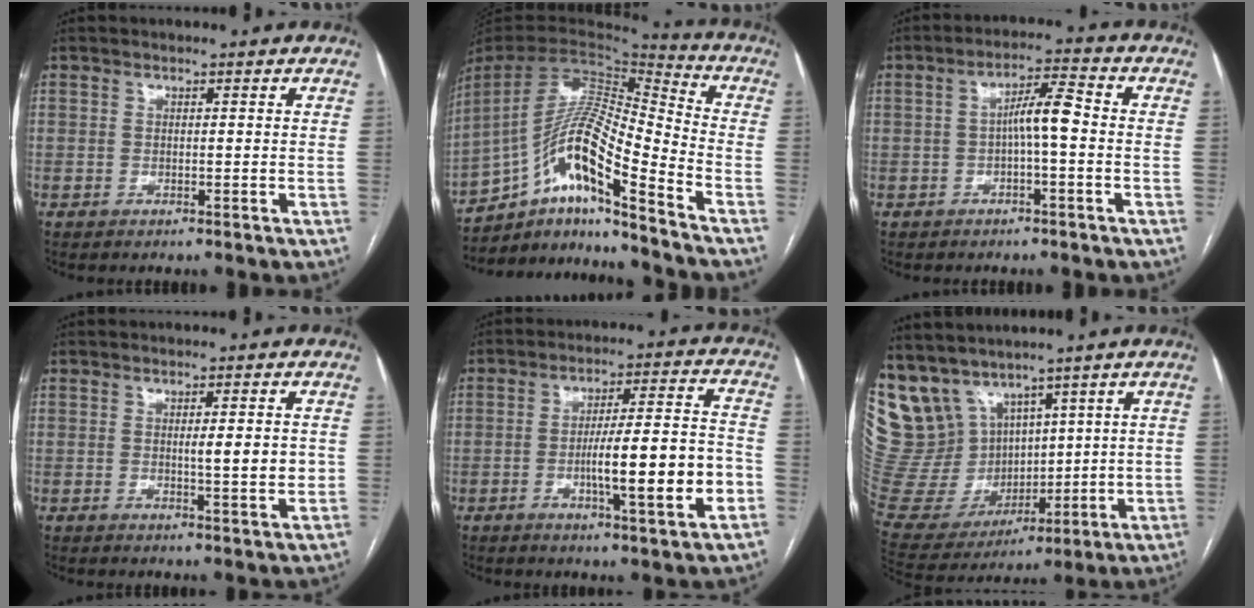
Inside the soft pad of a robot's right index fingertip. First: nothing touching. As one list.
[{"total": 17.7, "force": [-11.3, 1.3, 13.6], "torque": [-0.268, 0.008, -0.203]}, {"total": 5.5, "force": [-0.3, 0.8, 5.4], "torque": [-0.089, 0.018, -0.005]}, {"total": 4.2, "force": [0.2, 0.7, 4.2], "torque": [-0.062, -0.004, 0.003]}, {"total": 13.4, "force": [-3.6, 1.1, 12.8], "torque": [-0.202, 0.007, -0.053]}, {"total": 19.6, "force": [11.4, 13.7, 8.1], "torque": [-0.209, 0.055, 0.254]}]